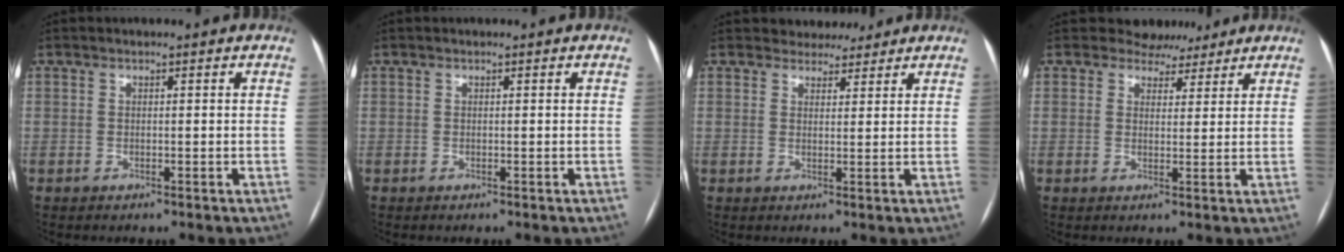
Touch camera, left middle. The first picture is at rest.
{"total": 0.0}
{"total": 3.7, "force": [3.4, 1.6, 0.1], "torque": [0.003, 0.004, 0.046]}
{"total": 4.7, "force": [4.0, 2.4, -0.2], "torque": [0.009, 0.000, 0.047]}